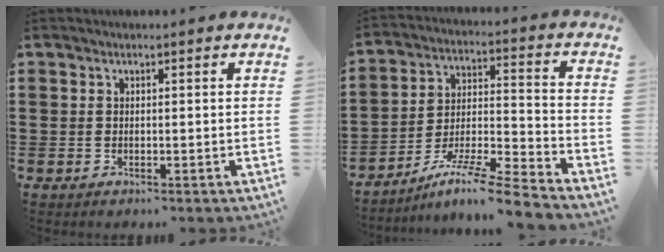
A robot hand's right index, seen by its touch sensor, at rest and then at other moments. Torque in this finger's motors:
{"motor_torque": [1.09, 1.05, 0.13, 0.03]}